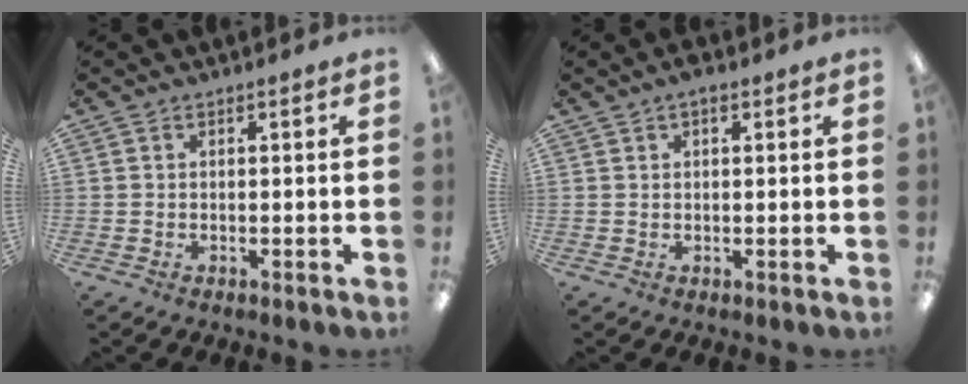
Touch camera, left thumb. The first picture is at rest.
{"total": 1.8, "force": [1.0, 0.7, 1.3], "torque": [-0.026, 0.002, 0.018]}